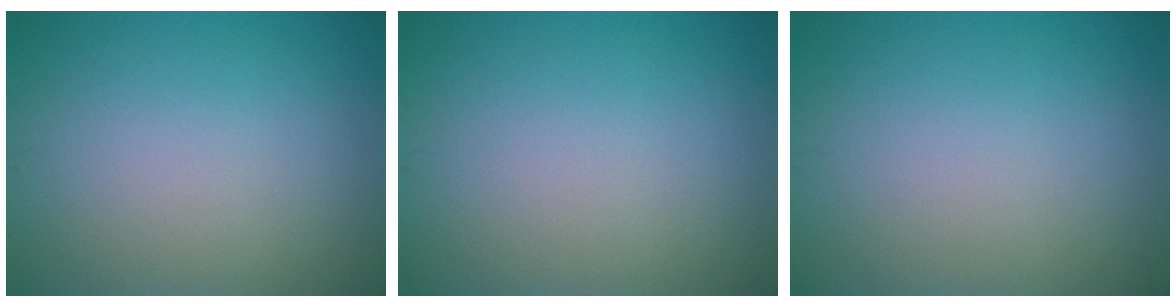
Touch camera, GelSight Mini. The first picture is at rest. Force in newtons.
{"total": 0.0}
{"total": 0.0}